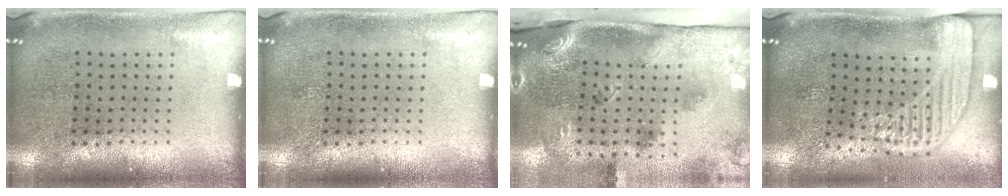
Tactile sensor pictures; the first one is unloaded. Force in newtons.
{"total": 0.0}
{"total": 3.2, "press": 2.0, "slide": 2.6}
{"total": 2.2, "press": 1.7, "slide": 1.3}